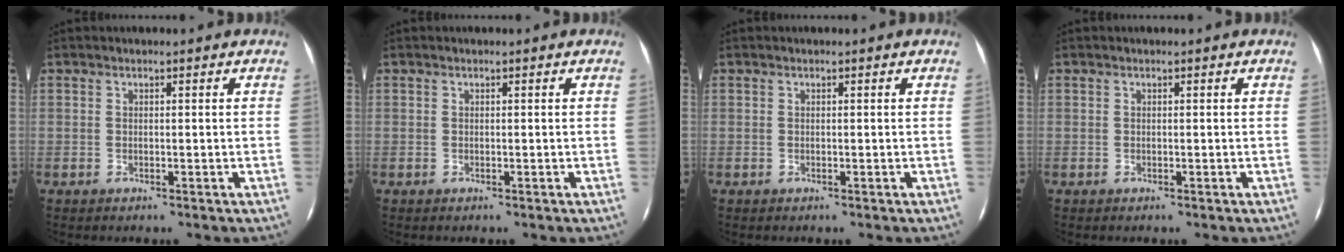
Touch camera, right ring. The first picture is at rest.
{"total": 0.0}
{"total": 0.0}
{"total": 0.0}